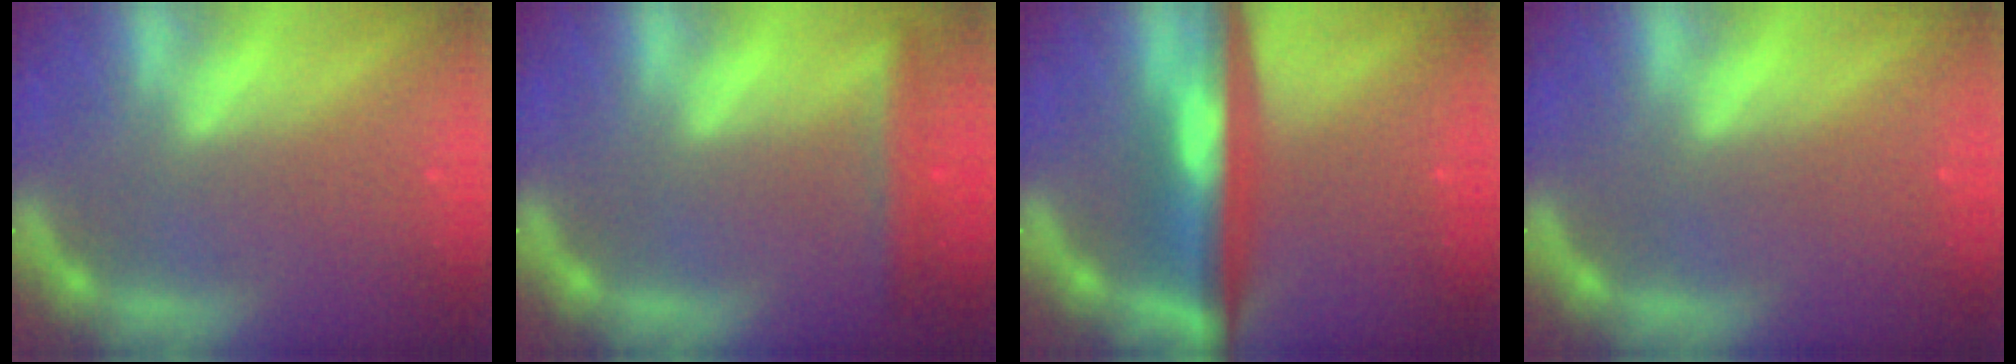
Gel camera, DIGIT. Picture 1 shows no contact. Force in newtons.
{"total": 2.9}
{"total": 8.0}
{"total": 0.0}